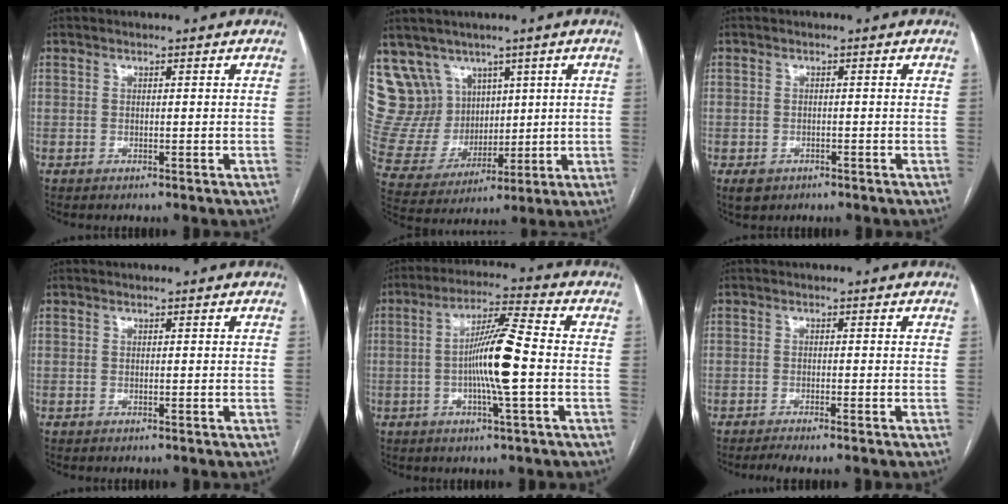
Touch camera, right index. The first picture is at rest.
{"total": 13.4, "force": [8.1, 10.1, 3.1], "torque": [-0.079, 0.054, 0.185]}
{"total": 2.3, "force": [-1.3, 1.8, 0.7], "torque": [-0.009, 0.003, -0.014]}
{"total": 0.0}
{"total": 10.1, "force": [-1.3, 0.0, 10.0], "torque": [-0.182, 0.004, -0.032]}
{"total": 1.8, "force": [-1.4, -0.2, 1.0], "torque": [-0.012, 0.001, -0.021]}